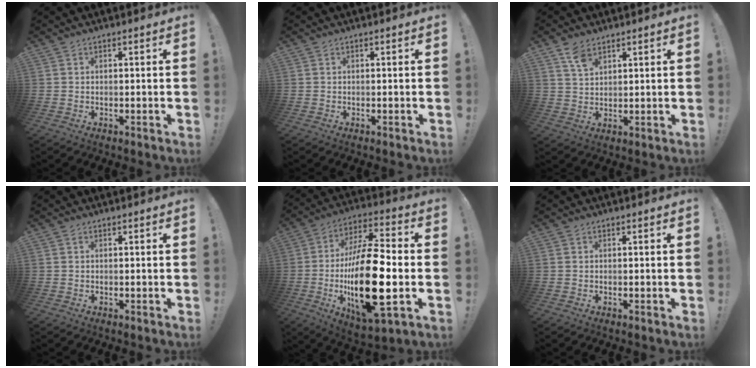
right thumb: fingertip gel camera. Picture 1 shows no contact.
{"total": 0.0}
{"total": 5.3, "force": [3.6, 2.4, 2.9], "torque": [-0.050, -0.020, 0.067]}
{"total": 0.0}
{"total": 26.0, "force": [-3.8, 9.5, 23.9], "torque": [-0.456, -0.003, -0.064]}
{"total": 0.0}